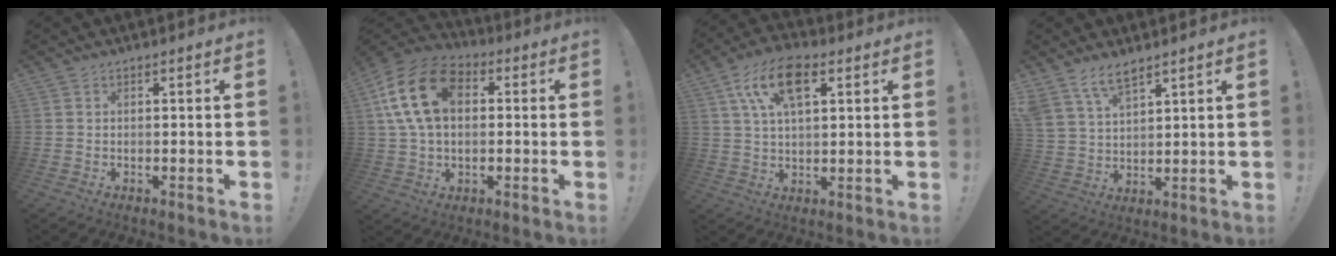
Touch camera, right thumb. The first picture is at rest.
{"total": 18.8, "force": [4.5, 12.5, 13.4], "torque": [-0.243, 0.008, 0.085]}
{"total": 13.1, "force": [5.3, 6.5, 10.0], "torque": [-0.172, 0.005, 0.098]}
{"total": 7.8, "force": [6.2, 3.0, 3.6], "torque": [-0.084, -0.025, 0.120]}